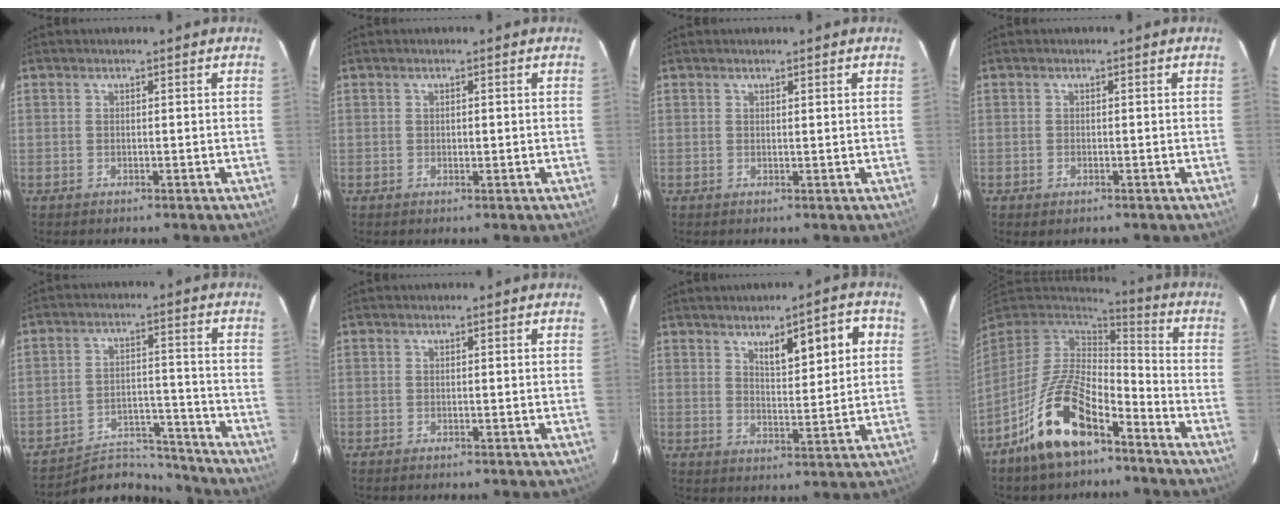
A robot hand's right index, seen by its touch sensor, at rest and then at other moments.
{"total": 0.7, "force": [0.0, 0.3, 0.6], "torque": [-0.010, 0.000, 0.001]}
{"total": 0.6, "force": [0.5, 0.0, 0.4], "torque": [-0.007, 0.003, 0.009]}
{"total": 1.0, "force": [-0.5, 0.5, 0.6], "torque": [-0.014, -0.001, -0.001]}
{"total": 9.8, "force": [-9.5, 2.3, -0.9], "torque": [0.022, 0.039, -0.146]}
{"total": 0.9, "force": [-0.8, 0.1, 0.5], "torque": [-0.007, -0.002, -0.009]}
{"total": 8.4, "force": [3.6, 2.1, 7.3], "torque": [-0.107, 0.011, 0.057]}
{"total": 14.8, "force": [-8.8, 5.3, 10.6], "torque": [-0.214, 0.004, -0.163]}